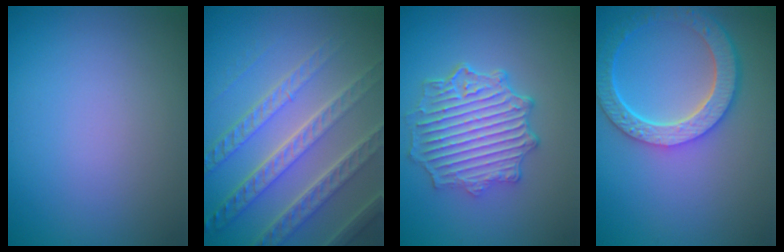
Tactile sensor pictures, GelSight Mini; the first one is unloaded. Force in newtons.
{"total": 8.0, "press": 5.5, "slide": 5.9}
{"total": 5.7, "press": 5.0, "slide": 2.8}
{"total": 6.4, "press": 5.0, "slide": 4.0}